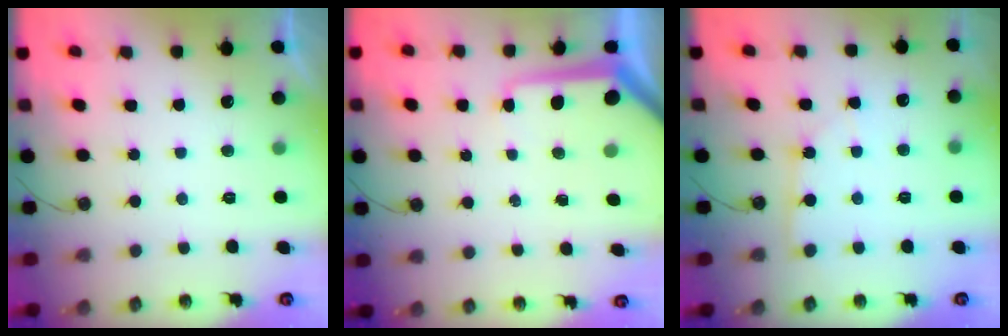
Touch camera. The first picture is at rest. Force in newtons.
{"total": 8.3, "press": 8.3, "slide": 0.7}
{"total": 3.2, "press": 3.2, "slide": 0.5}